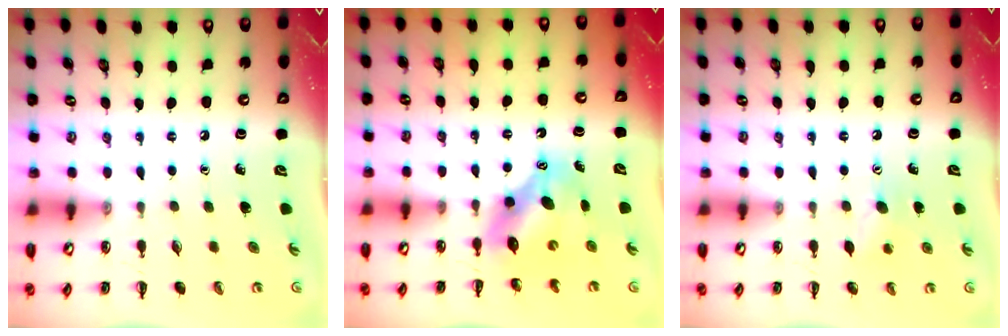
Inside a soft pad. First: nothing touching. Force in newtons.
{"total": 7.1, "press": 7.0, "slide": 1.2}
{"total": 7.1, "press": 6.9, "slide": 1.6}